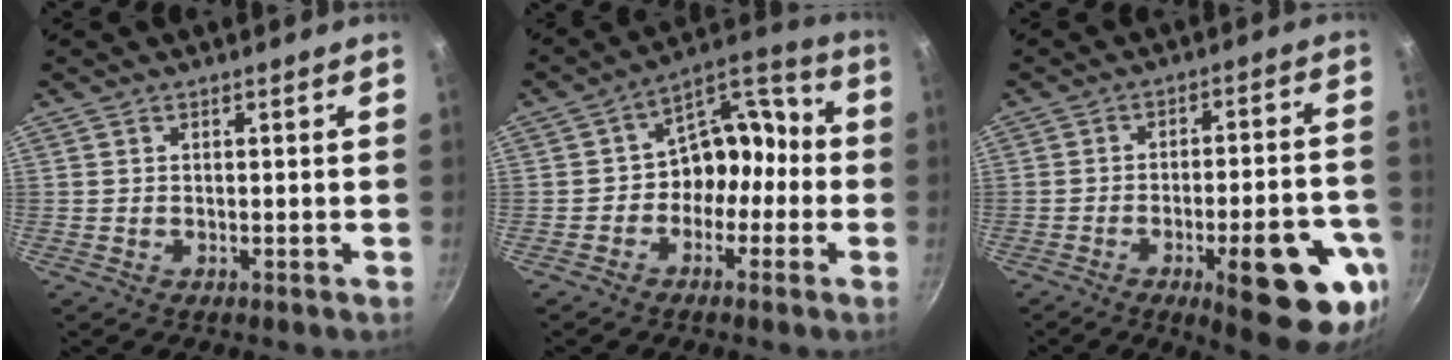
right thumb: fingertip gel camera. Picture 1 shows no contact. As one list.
[{"total": 11.3, "force": [-2.2, 8.5, 7.1], "torque": [-0.051, 0.065, -0.048]}, {"total": 19.6, "force": [-8.0, 6.1, 16.8], "torque": [-0.179, 0.024, -0.102]}]